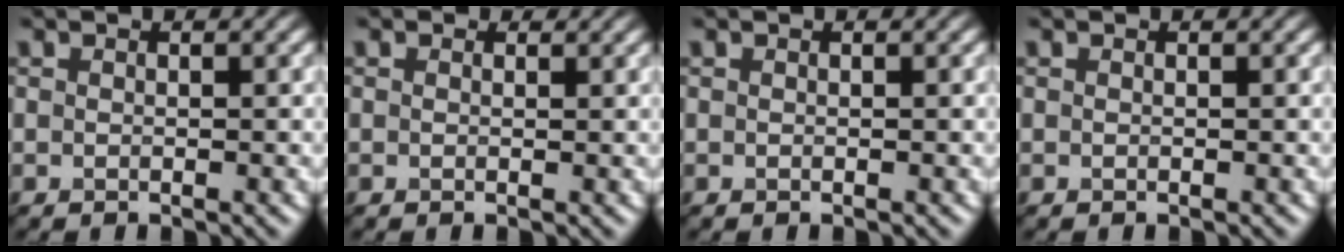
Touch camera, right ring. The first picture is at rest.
{"total": 0.8, "force": [0.6, 0.4, 0.3], "torque": [-0.013, 0.012, 0.001]}
{"total": 0.0}
{"total": 0.0}